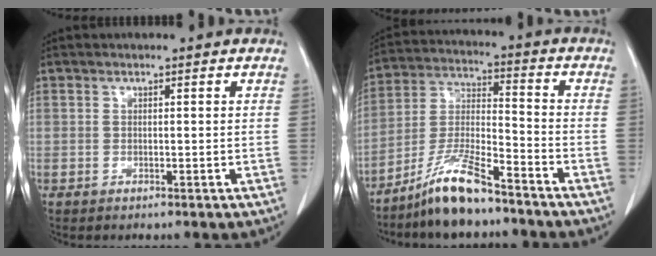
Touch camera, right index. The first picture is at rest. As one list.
[{"total": 10.7, "force": [-8.3, 1.3, 6.6], "torque": [-0.141, -0.014, -0.160]}]